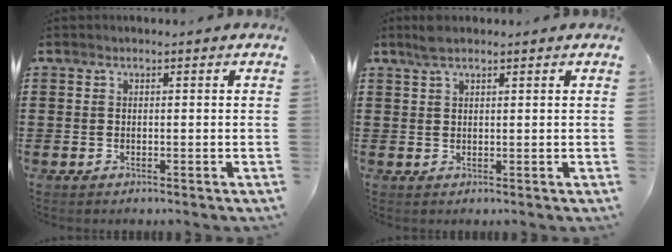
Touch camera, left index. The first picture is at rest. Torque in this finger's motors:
{"motor_torque": [1.21, 0.93, 0.01, 0.04]}